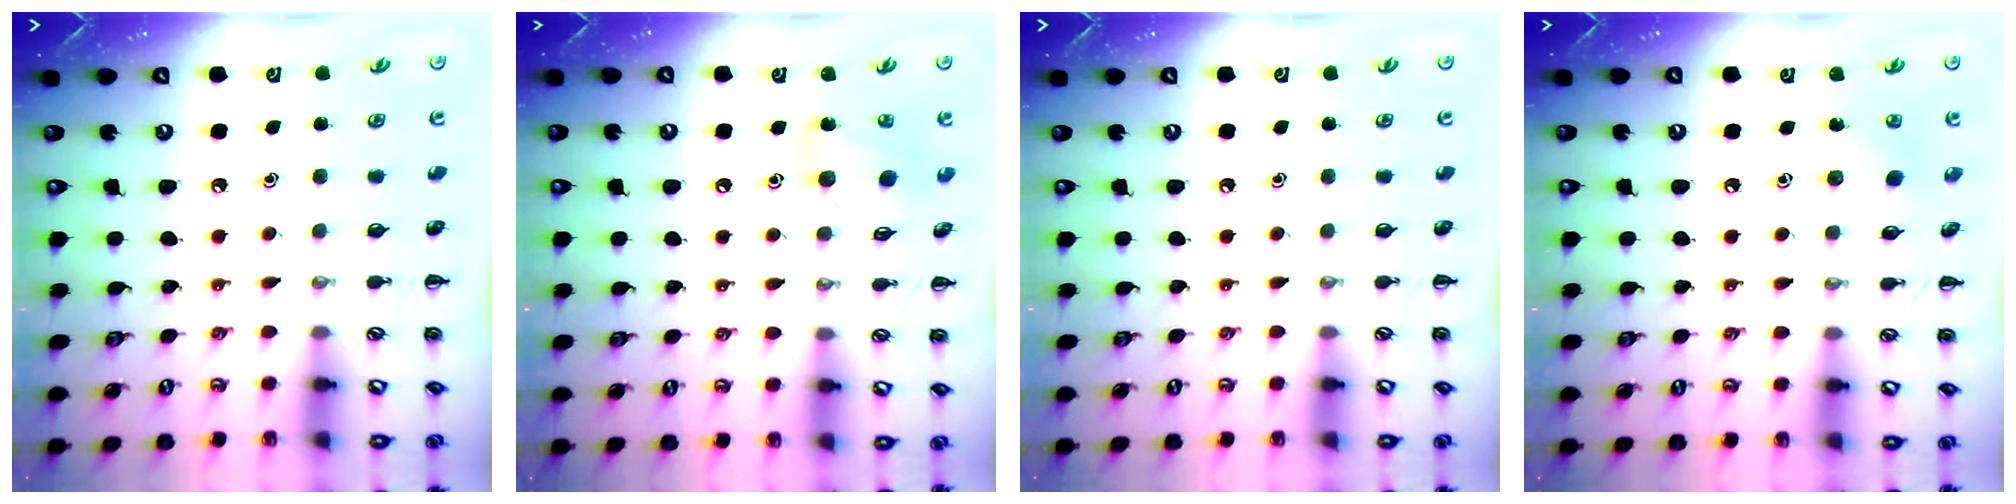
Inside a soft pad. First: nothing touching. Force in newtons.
{"total": 9.2, "press": 9.1, "slide": 0.9}
{"total": 0.0}
{"total": 4.1, "press": 3.9, "slide": 1.3}